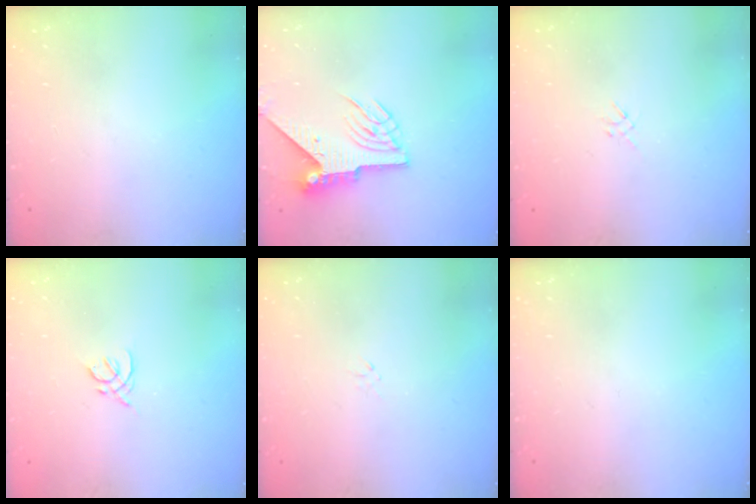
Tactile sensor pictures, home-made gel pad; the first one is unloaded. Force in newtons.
{"total": 7.3, "press": 7.3, "slide": 0.6}
{"total": 1.3, "press": 1.2, "slide": 0.5}
{"total": 2.0, "press": 1.9, "slide": 0.6}
{"total": 0.0}
{"total": 0.0}